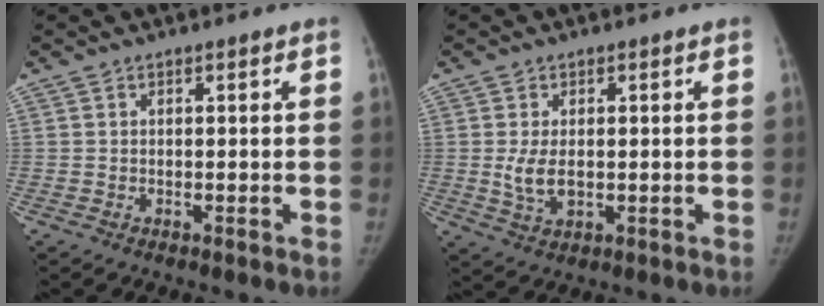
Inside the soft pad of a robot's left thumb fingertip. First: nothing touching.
{"total": 5.0, "force": [-0.1, 3.0, 4.0], "torque": [-0.078, -0.008, 0.005]}